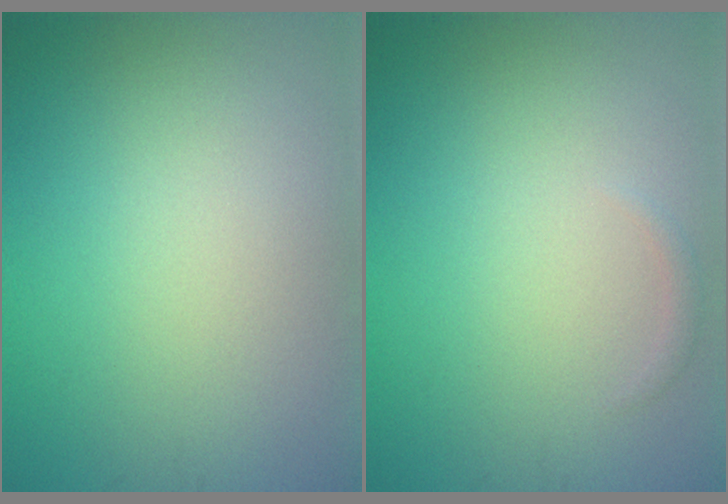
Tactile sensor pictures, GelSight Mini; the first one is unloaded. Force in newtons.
{"total": 0.6, "press": 0.6, "slide": 0.0}